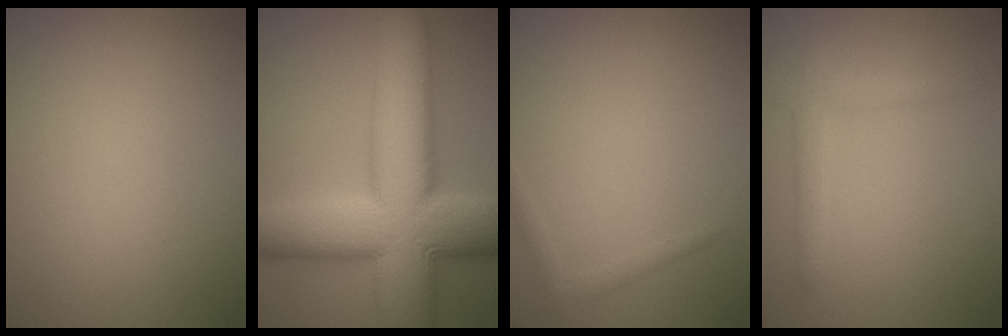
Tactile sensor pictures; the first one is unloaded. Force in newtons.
{"total": 15.4, "press": 15.4, "slide": 0.5}
{"total": 1.1, "press": 1.1, "slide": 0.0}
{"total": 2.0, "press": 1.9, "slide": 0.1}